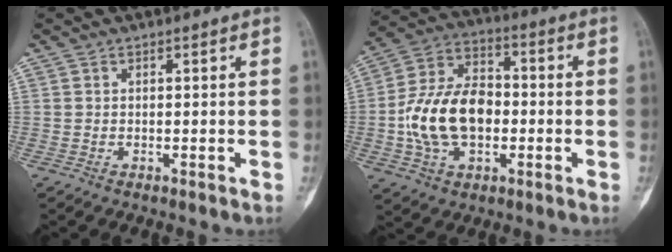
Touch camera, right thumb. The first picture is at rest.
{"total": 16.2, "force": [-2.1, 10.6, 12.1], "torque": [-0.214, 0.031, -0.036]}